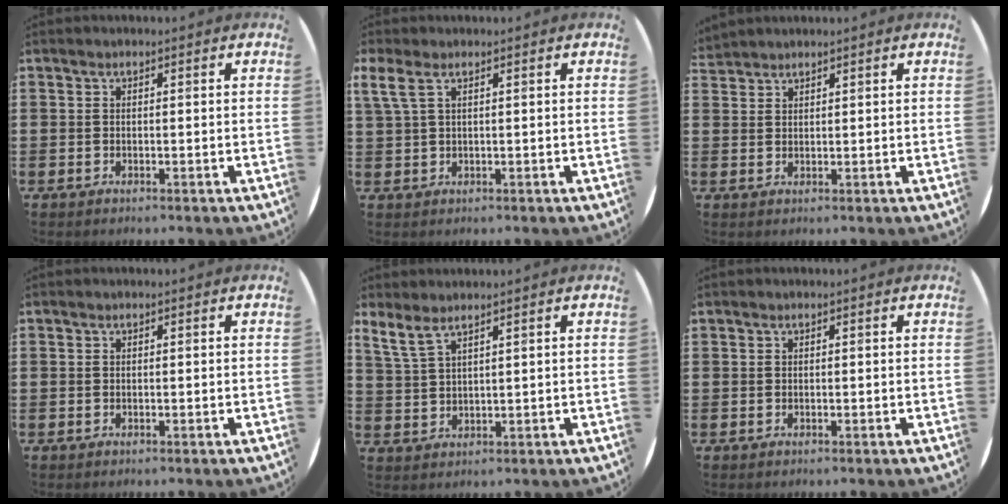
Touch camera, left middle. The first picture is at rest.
{"total": 2.2, "force": [1.3, 0.5, 1.7], "torque": [-0.039, 0.002, 0.023]}
{"total": 1.7, "force": [1.7, 0.2, -0.3], "torque": [0.001, 0.001, 0.034]}
{"total": 0.0}
{"total": 3.1, "force": [2.7, 0.5, 1.6], "torque": [-0.036, -0.002, 0.049]}
{"total": 0.0}